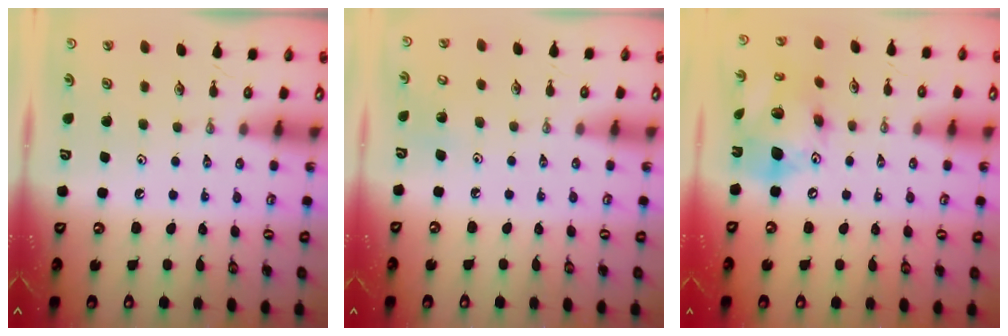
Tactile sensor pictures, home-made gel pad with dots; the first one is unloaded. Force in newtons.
{"total": 4.5, "press": 4.4, "slide": 0.3}
{"total": 17.6, "press": 17.3, "slide": 3.2}